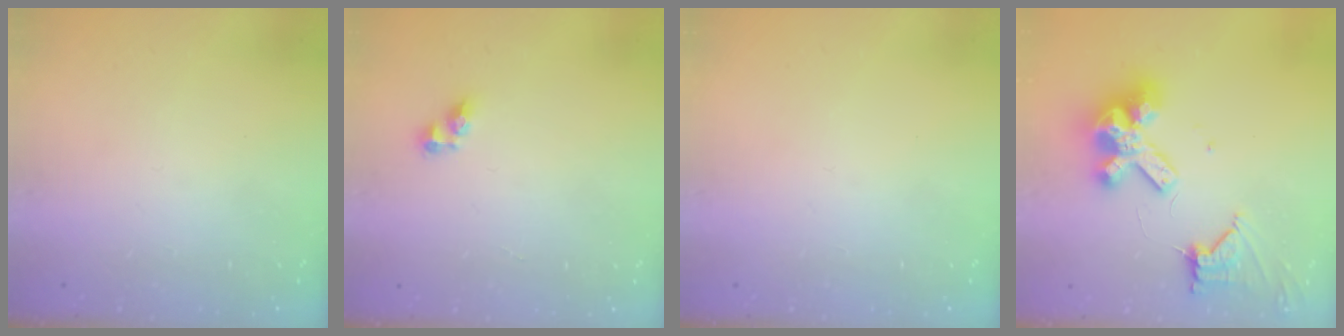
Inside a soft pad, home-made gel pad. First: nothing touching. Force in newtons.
{"total": 5.1, "press": 5.1, "slide": 0.6}
{"total": 0.0}
{"total": 14.3, "press": 14.2, "slide": 1.7}